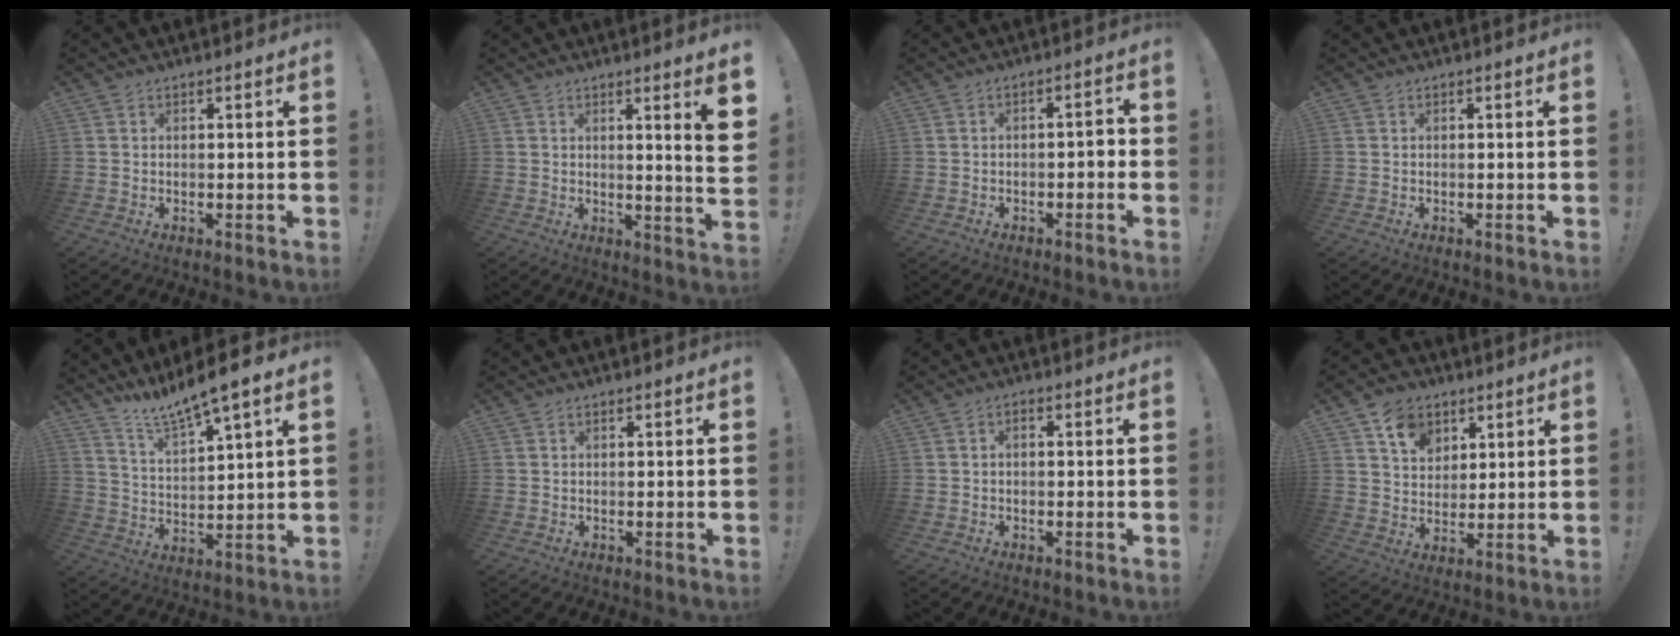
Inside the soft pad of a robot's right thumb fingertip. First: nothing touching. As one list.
[{"total": 6.8, "force": [2.8, -0.6, 6.2], "torque": [-0.082, -0.031, 0.040]}, {"total": 2.3, "force": [-1.4, 0.9, 1.6], "torque": [-0.018, 0.004, -0.029]}, {"total": 0.0}, {"total": 9.7, "force": [8.7, 0.1, 4.3], "torque": [-0.086, -0.066, 0.148]}, {"total": 0.0}, {"total": 0.9, "force": [-0.5, 0.4, 0.7], "torque": [-0.015, 0.006, -0.010]}, {"total": 9.5, "force": [5.6, 7.0, 3.3], "torque": [-0.052, -0.026, 0.107]}]